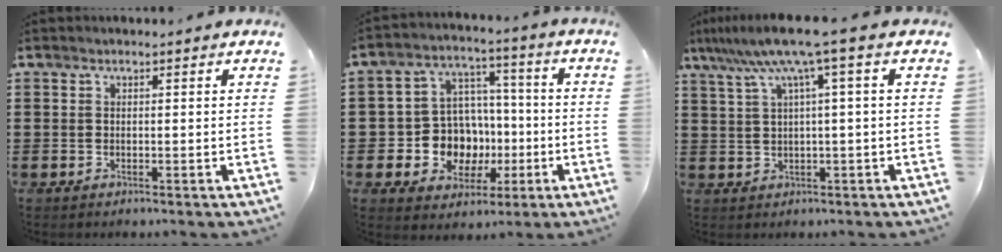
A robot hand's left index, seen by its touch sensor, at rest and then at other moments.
{"total": 10.2, "force": [-2.0, 9.3, 3.7], "torque": [-0.097, 0.009, -0.030]}
{"total": 7.9, "force": [3.3, -0.5, 7.2], "torque": [-0.152, -0.014, 0.051]}